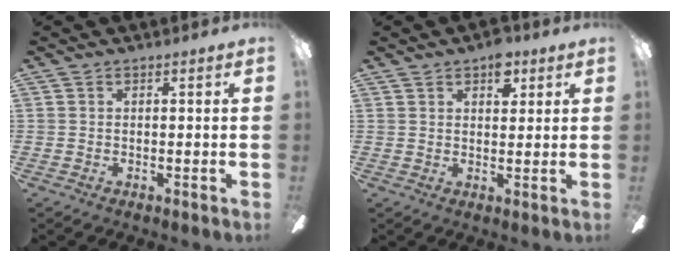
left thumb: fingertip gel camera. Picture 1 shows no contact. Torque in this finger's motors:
{"motor_torque": [0.48, 0.39, 0.40, -0.23, 0.01]}